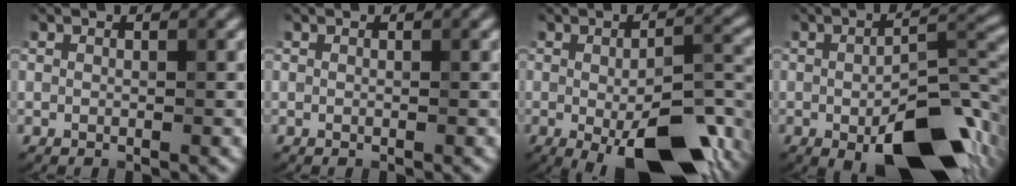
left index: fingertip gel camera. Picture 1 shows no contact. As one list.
[{"total": 0.0}, {"total": 12.8, "force": [-5.3, 4.5, 10.8], "torque": [-0.172, -0.031, -0.065]}, {"total": 11.6, "force": [-4.4, 4.5, 9.7], "torque": [-0.157, -0.016, -0.059]}]